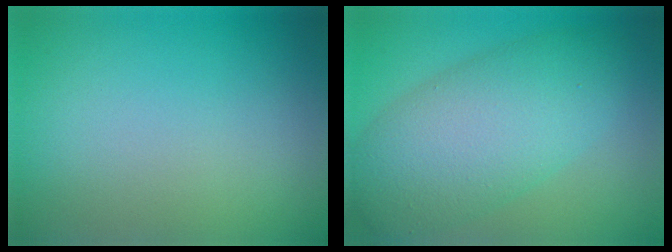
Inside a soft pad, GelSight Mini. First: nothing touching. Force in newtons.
{"total": 8.6, "press": 8.6, "slide": 0.1}